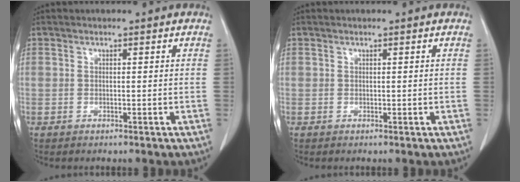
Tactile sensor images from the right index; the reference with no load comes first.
{"total": 0.0}